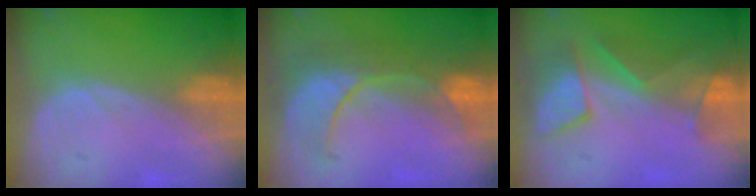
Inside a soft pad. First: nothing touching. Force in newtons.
{"total": 8.4, "press": 8.3, "slide": 0.7}
{"total": 7.5, "press": 7.4, "slide": 1.3}